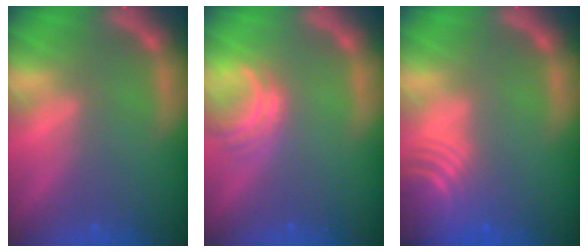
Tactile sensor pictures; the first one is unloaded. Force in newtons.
{"total": 3.0}
{"total": 9.1}